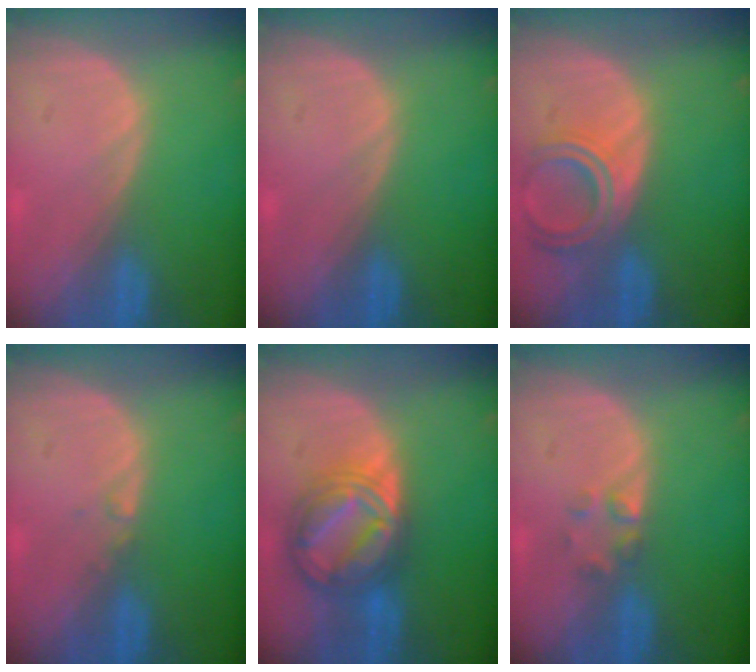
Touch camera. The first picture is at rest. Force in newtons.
{"total": 0.0}
{"total": 6.3, "press": 5.6, "slide": 2.8}
{"total": 0.6, "press": 0.6, "slide": 0.2}
{"total": 9.0, "press": 9.0, "slide": 0.6}
{"total": 2.0, "press": 2.0, "slide": 0.2}